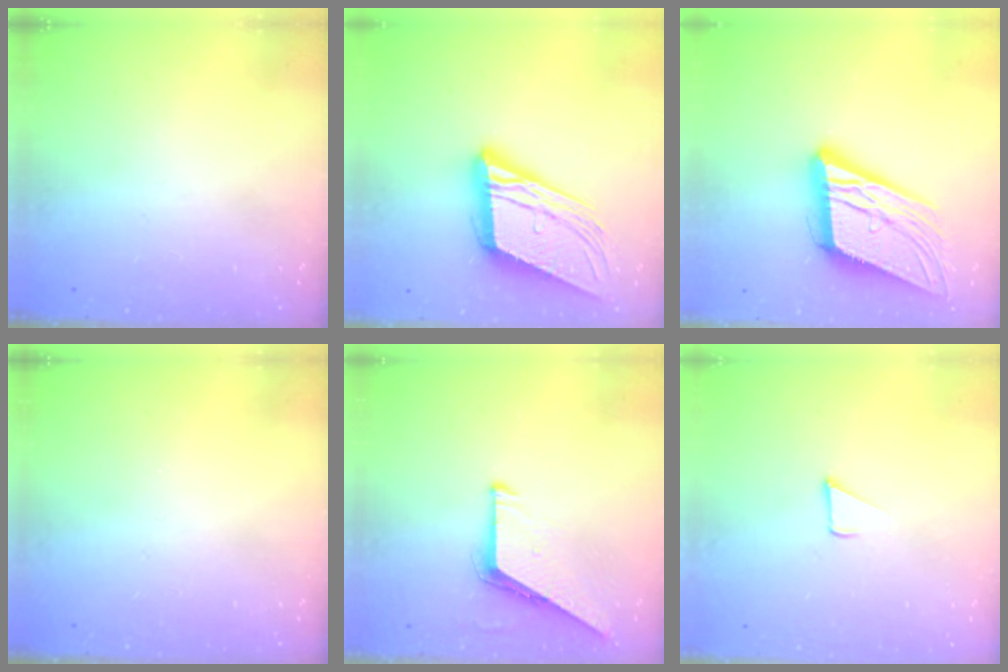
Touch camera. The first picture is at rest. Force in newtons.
{"total": 18.1, "press": 17.7, "slide": 3.6}
{"total": 18.8, "press": 18.5, "slide": 3.5}
{"total": 0.0}
{"total": 6.5, "press": 6.4, "slide": 0.5}
{"total": 2.4, "press": 2.4, "slide": 0.2}